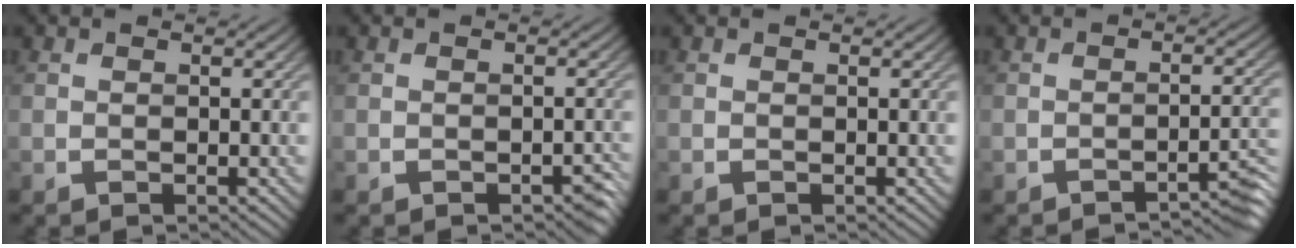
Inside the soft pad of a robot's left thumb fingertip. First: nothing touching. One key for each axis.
{"total": 1.3, "fx": -0.8, "fy": 0.5, "fz": 0.8, "tx": -0.010, "ty": -0.002, "tz": -0.010}
{"total": 0.0}
{"total": 4.0, "fx": -3.0, "fy": 0.5, "fz": 2.7, "tx": -0.027, "ty": 0.013, "tz": -0.047}